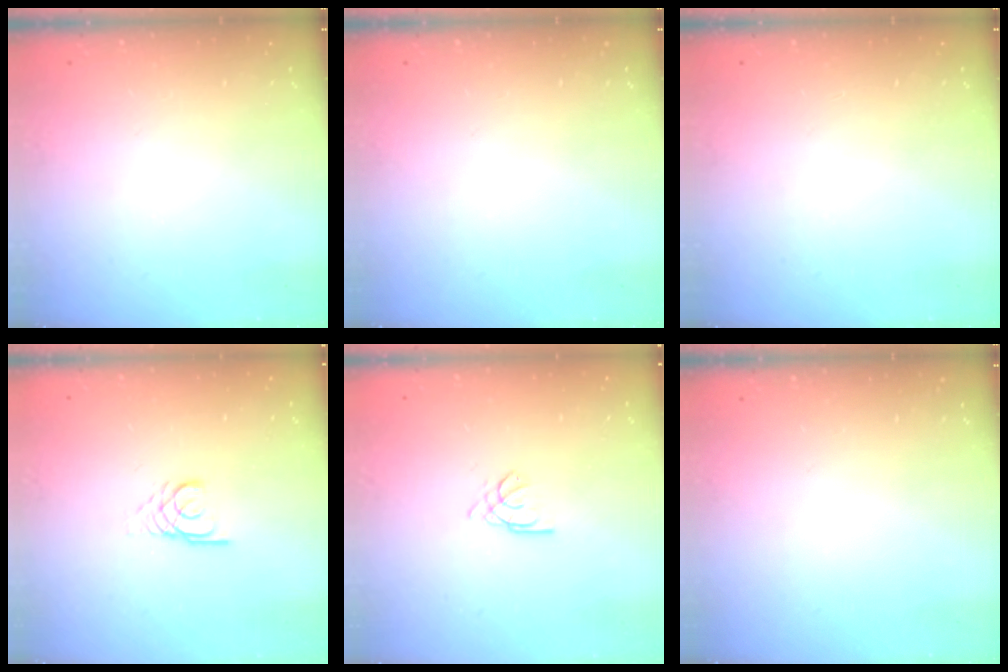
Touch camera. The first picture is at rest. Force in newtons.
{"total": 0.0}
{"total": 0.0}
{"total": 2.5, "press": 2.5, "slide": 0.2}
{"total": 2.3, "press": 2.3, "slide": 0.5}
{"total": 0.0}